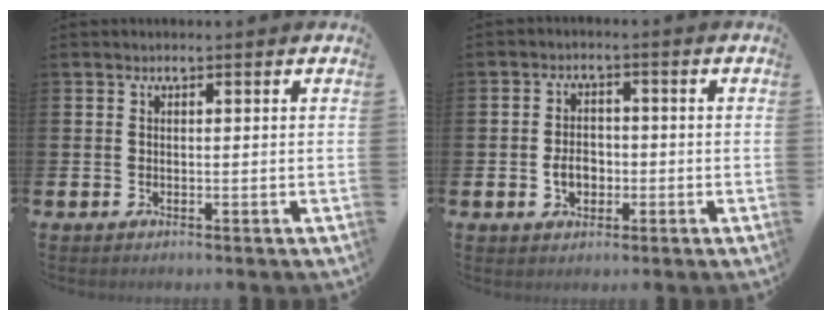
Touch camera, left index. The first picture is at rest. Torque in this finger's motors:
{"motor_torque": [0.72, 0.23, 0.09, 0.11]}